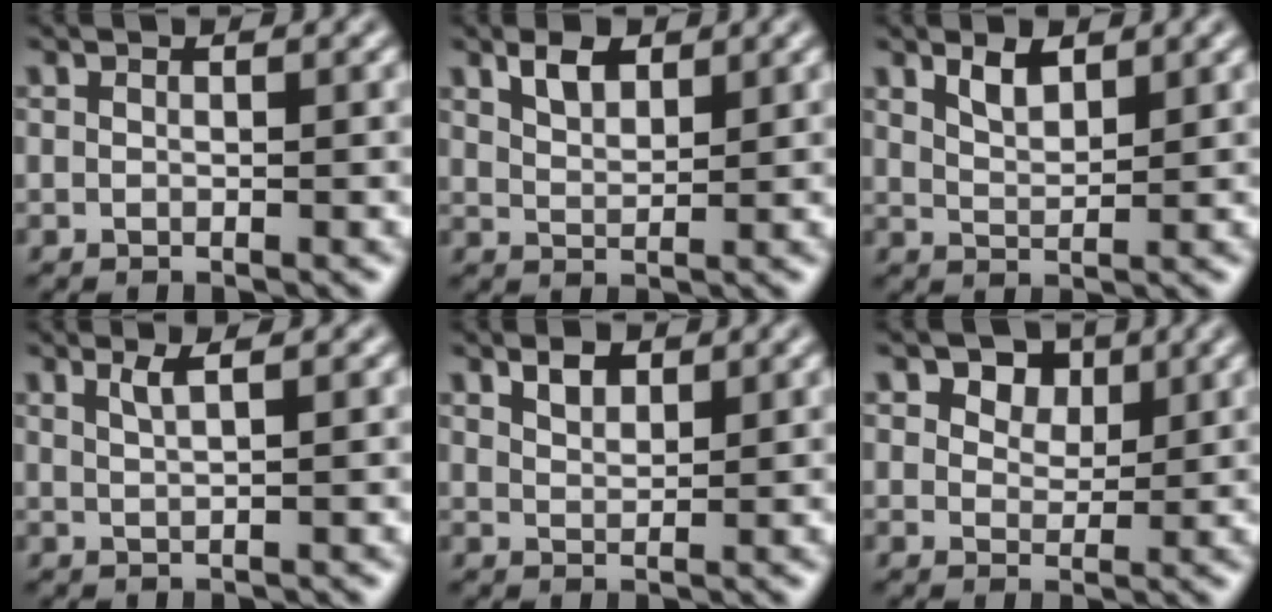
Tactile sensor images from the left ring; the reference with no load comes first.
{"total": 2.4, "force": [1.7, 1.1, 1.3], "torque": [-0.025, 0.001, 0.034]}
{"total": 2.3, "force": [1.6, 0.8, 1.4], "torque": [-0.027, -0.002, 0.033]}
{"total": 1.7, "force": [0.9, 0.5, 1.3], "torque": [-0.016, 0.002, 0.013]}
{"total": 1.8, "force": [1.3, 0.8, 0.9], "torque": [-0.015, 0.001, 0.027]}
{"total": 3.9, "force": [2.2, 2.5, 1.9], "torque": [-0.037, -0.007, 0.030]}